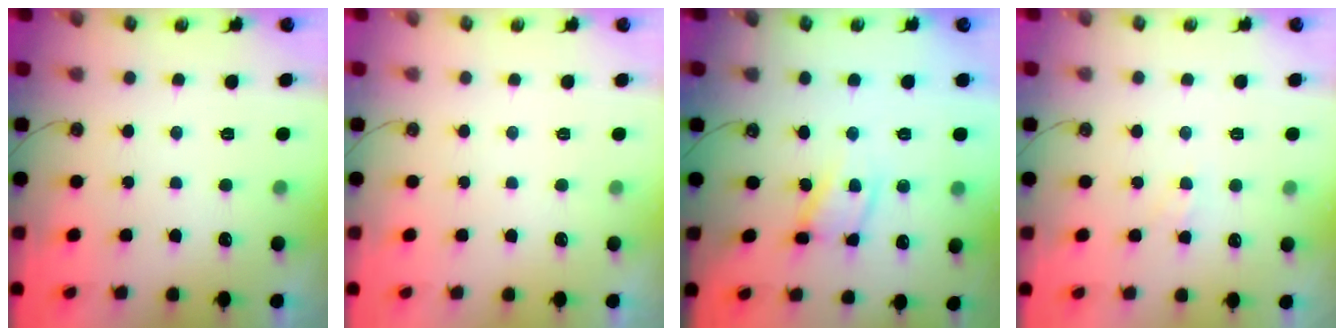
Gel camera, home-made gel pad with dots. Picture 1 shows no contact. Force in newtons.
{"total": 0.0}
{"total": 11.2, "press": 11.2, "slide": 0.7}
{"total": 5.6, "press": 5.6, "slide": 0.7}